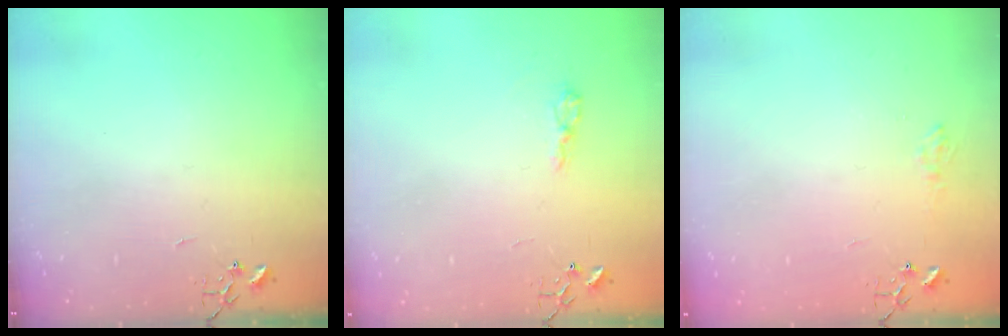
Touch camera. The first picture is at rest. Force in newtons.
{"total": 4.6, "press": 4.5, "slide": 0.6}
{"total": 8.6, "press": 8.6, "slide": 0.4}